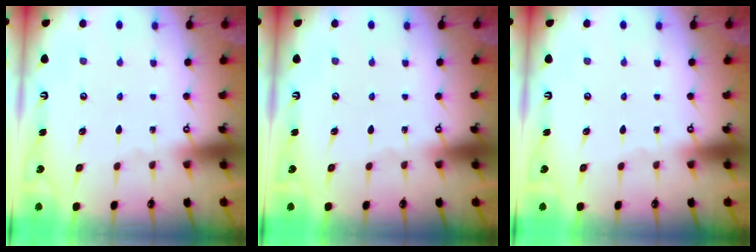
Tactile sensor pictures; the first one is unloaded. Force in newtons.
{"total": 0.0}
{"total": 0.0}